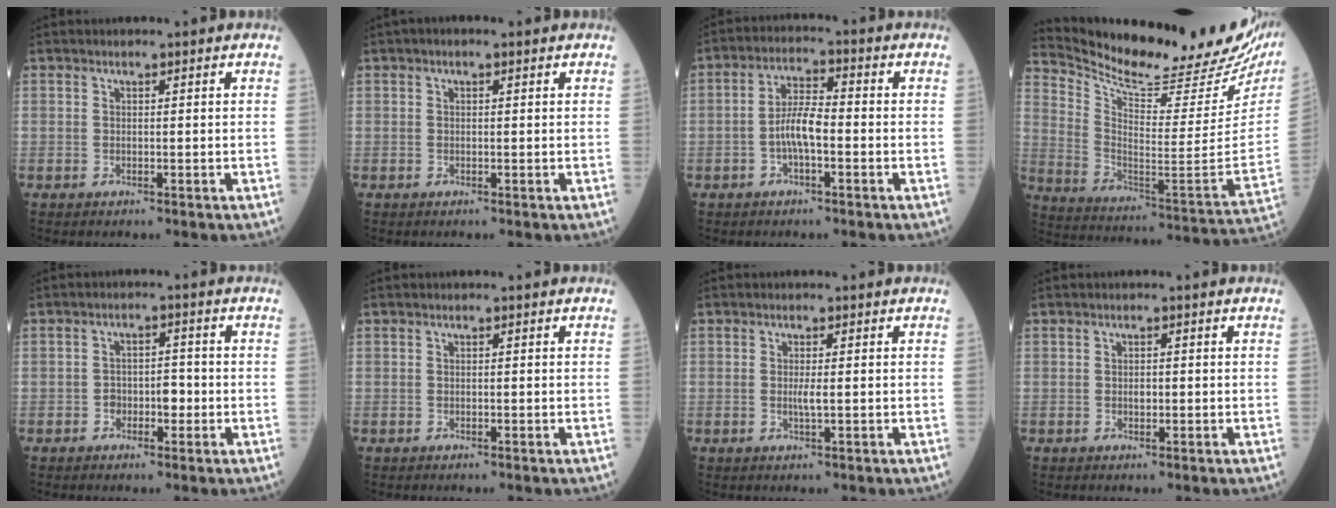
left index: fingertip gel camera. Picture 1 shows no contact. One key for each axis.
{"total": 1.0, "fx": 0.4, "fy": 0.4, "fz": 0.8, "tx": -0.018, "ty": 0.007, "tz": 0.003}
{"total": 5.5, "fx": -1.6, "fy": 1.4, "fz": 5.0, "tx": -0.101, "ty": 0.006, "tz": -0.037}
{"total": 25.9, "fx": 23.5, "fy": 4.4, "fz": 10.0, "tx": -0.173, "ty": -0.091, "tz": 0.328}
{"total": 3.2, "fx": -1.3, "fy": 1.7, "fz": 2.4, "tx": -0.030, "ty": 0.009, "tz": -0.022}
{"total": 0.0}
{"total": 1.5, "fx": -0.3, "fy": 0.0, "fz": 1.5, "tx": -0.031, "ty": -0.005, "tz": -0.007}
{"total": 0.9, "fx": -0.4, "fy": 0.5, "fz": 0.6, "tx": -0.012, "ty": -0.002, "tz": -0.007}